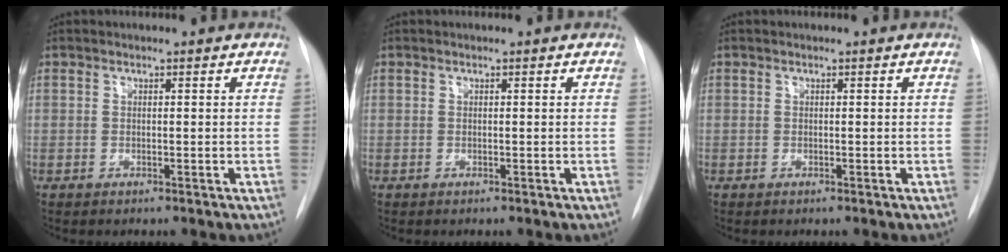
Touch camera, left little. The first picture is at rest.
{"total": 0.0}
{"total": 0.0}